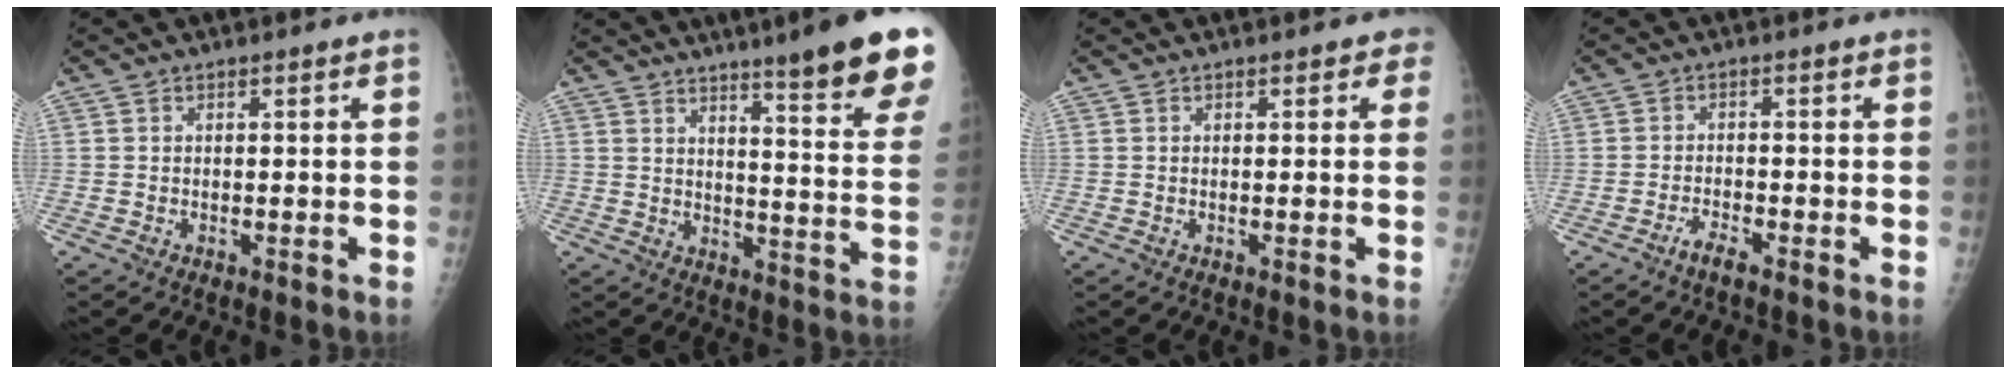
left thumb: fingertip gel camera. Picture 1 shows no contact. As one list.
[{"total": 19.4, "force": [13.7, 1.4, 13.7], "torque": [-0.155, -0.077, 0.173]}, {"total": 1.7, "force": [0.8, 1.1, 1.1], "torque": [0.006, 0.001, 0.004]}, {"total": 2.5, "force": [-2.0, 0.3, 1.4], "torque": [-0.038, 0.007, -0.041]}]